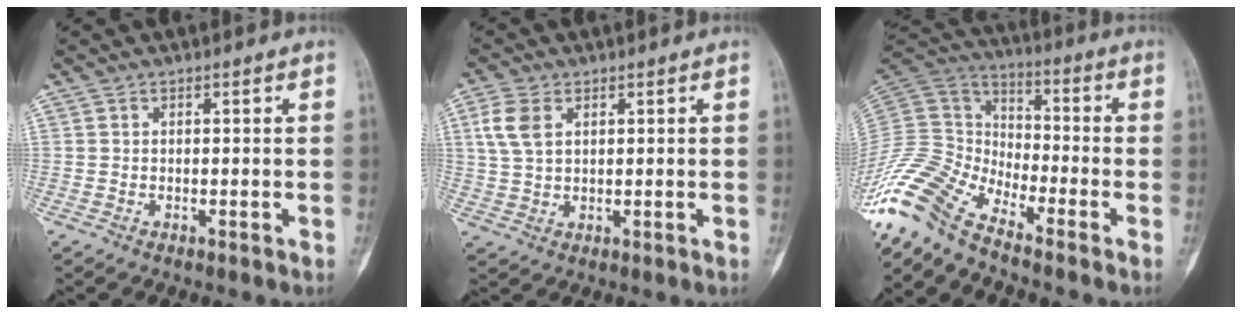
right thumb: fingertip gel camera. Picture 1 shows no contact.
{"total": 5.9, "force": [2.0, 3.6, 4.2], "torque": [-0.094, 0.002, 0.044]}
{"total": 15.3, "force": [-12.5, 4.9, 7.4], "torque": [-0.156, 0.071, -0.257]}